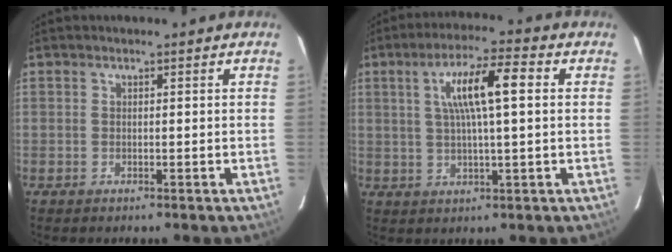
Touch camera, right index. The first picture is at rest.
{"total": 9.7, "force": [2.1, 1.0, 9.4], "torque": [-0.169, 0.017, 0.036]}